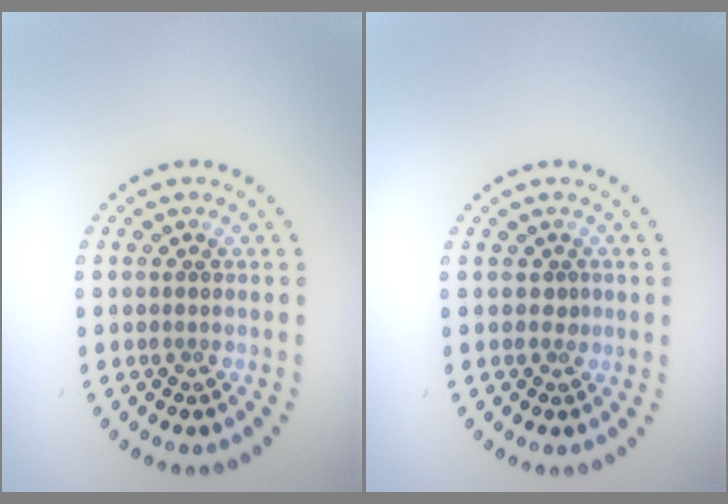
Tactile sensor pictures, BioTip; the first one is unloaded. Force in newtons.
{"total": 0.7, "press": 0.4, "slide": 0.5}